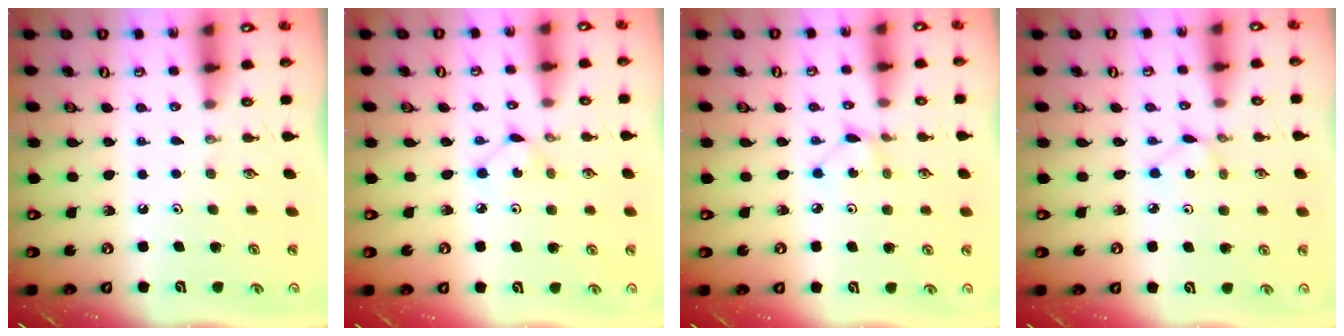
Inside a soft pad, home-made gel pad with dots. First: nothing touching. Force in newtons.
{"total": 2.9, "press": 2.9, "slide": 0.4}
{"total": 2.5, "press": 2.5, "slide": 0.4}
{"total": 1.9, "press": 1.9, "slide": 0.2}